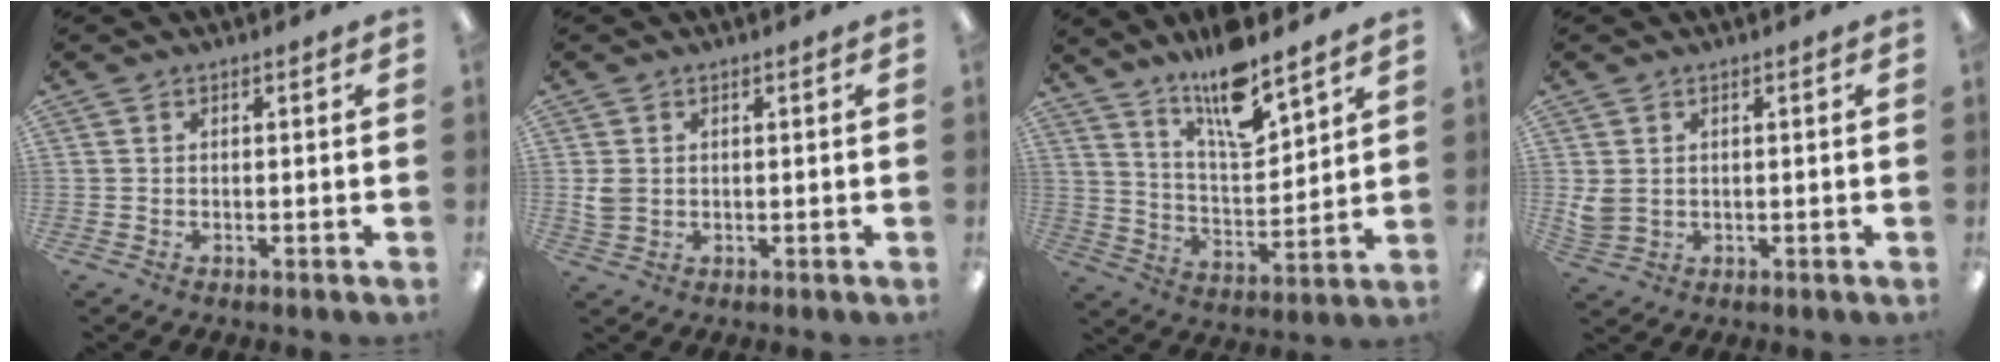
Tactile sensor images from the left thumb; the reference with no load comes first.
{"total": 2.8, "force": [0.8, 2.2, 1.5], "torque": [-0.023, 0.001, 0.013]}
{"total": 14.5, "force": [11.5, 3.5, 8.1], "torque": [-0.139, -0.071, 0.194]}
{"total": 3.1, "force": [1.2, 2.3, 1.6], "torque": [-0.033, 0.001, 0.026]}